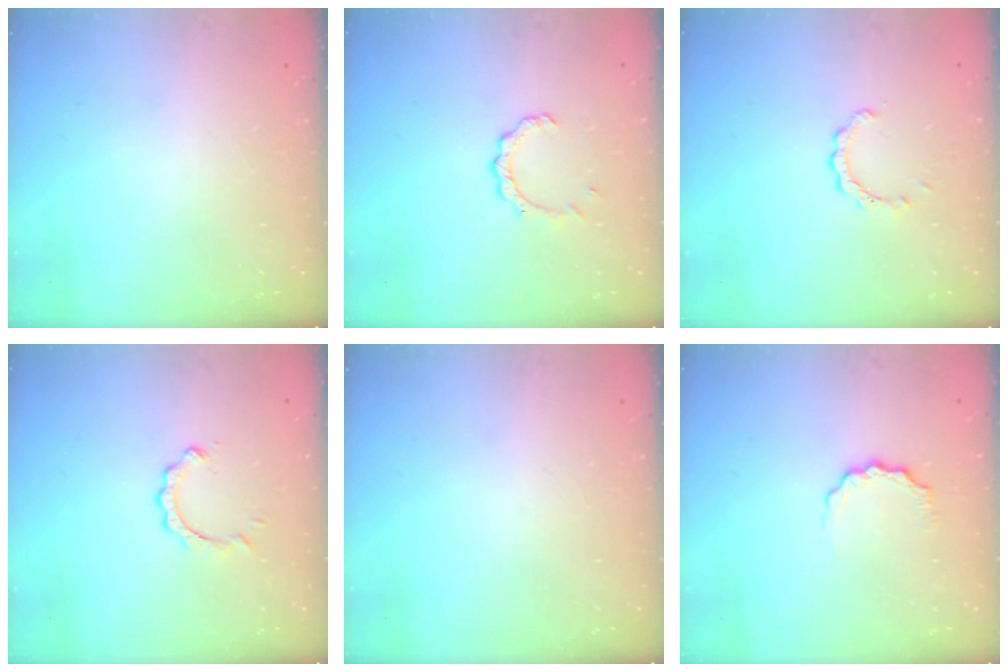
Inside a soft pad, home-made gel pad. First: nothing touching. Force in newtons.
{"total": 4.1, "press": 4.1, "slide": 0.5}
{"total": 2.1, "press": 2.1, "slide": 0.1}
{"total": 2.9, "press": 2.8, "slide": 0.3}
{"total": 0.0}
{"total": 5.6, "press": 5.5, "slide": 0.7}